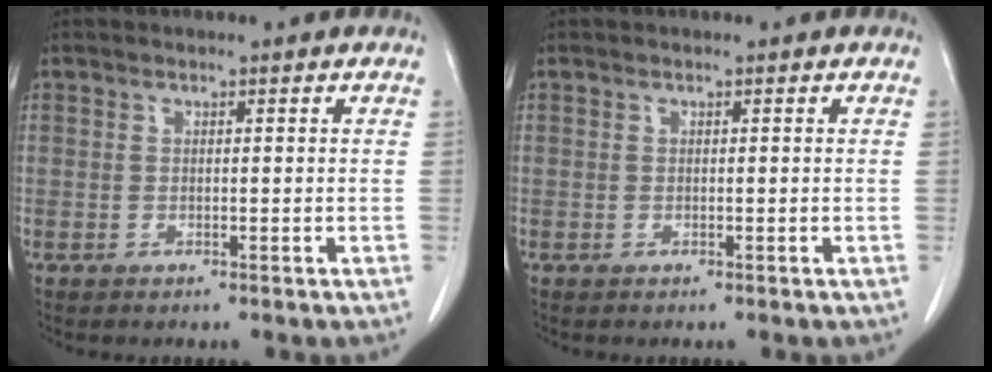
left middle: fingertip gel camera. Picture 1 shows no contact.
{"total": 0.0}